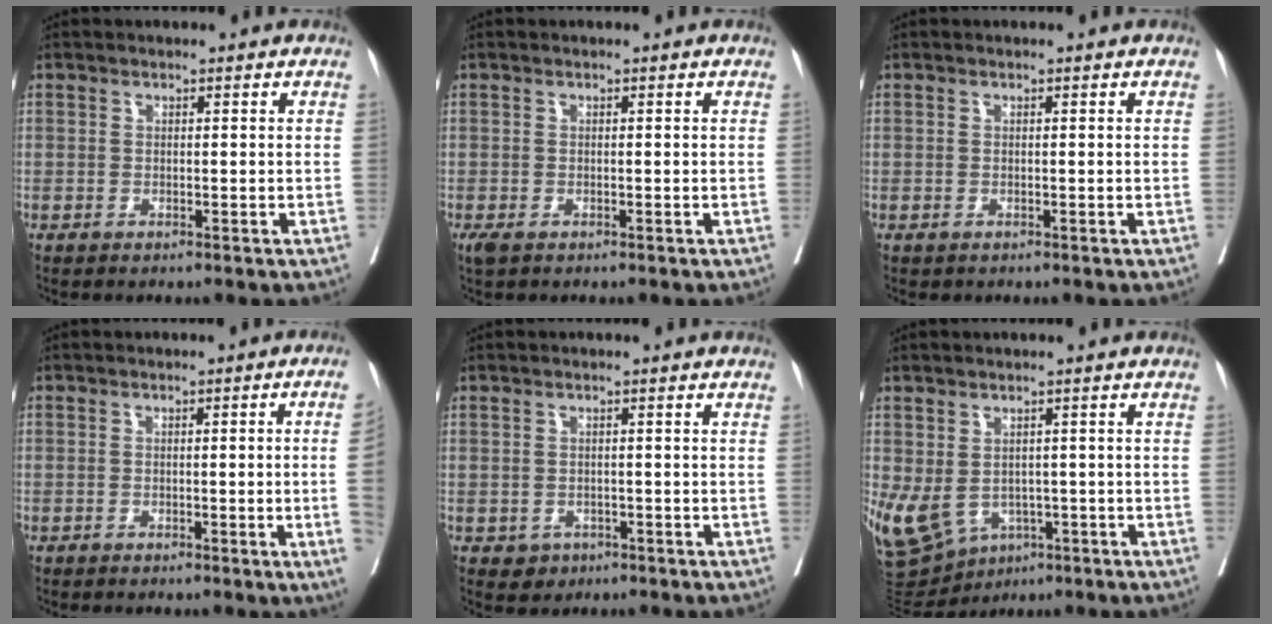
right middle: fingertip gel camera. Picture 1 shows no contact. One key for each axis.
{"total": 1.6, "fx": -0.9, "fy": 0.8, "fz": 1.0, "tx": -0.024, "ty": -0.006, "tz": -0.012}
{"total": 0.0}
{"total": 5.3, "fx": -1.1, "fy": -1.4, "fz": 4.9, "tx": -0.053, "ty": -0.004, "tz": -0.017}
{"total": 2.2, "fx": -1.1, "fy": 1.9, "fz": 0.4, "tx": -0.002, "ty": 0.007, "tz": -0.010}
{"total": 11.1, "fx": -4.1, "fy": 8.3, "fz": 6.0, "tx": -0.130, "ty": 0.002, "tz": -0.051}